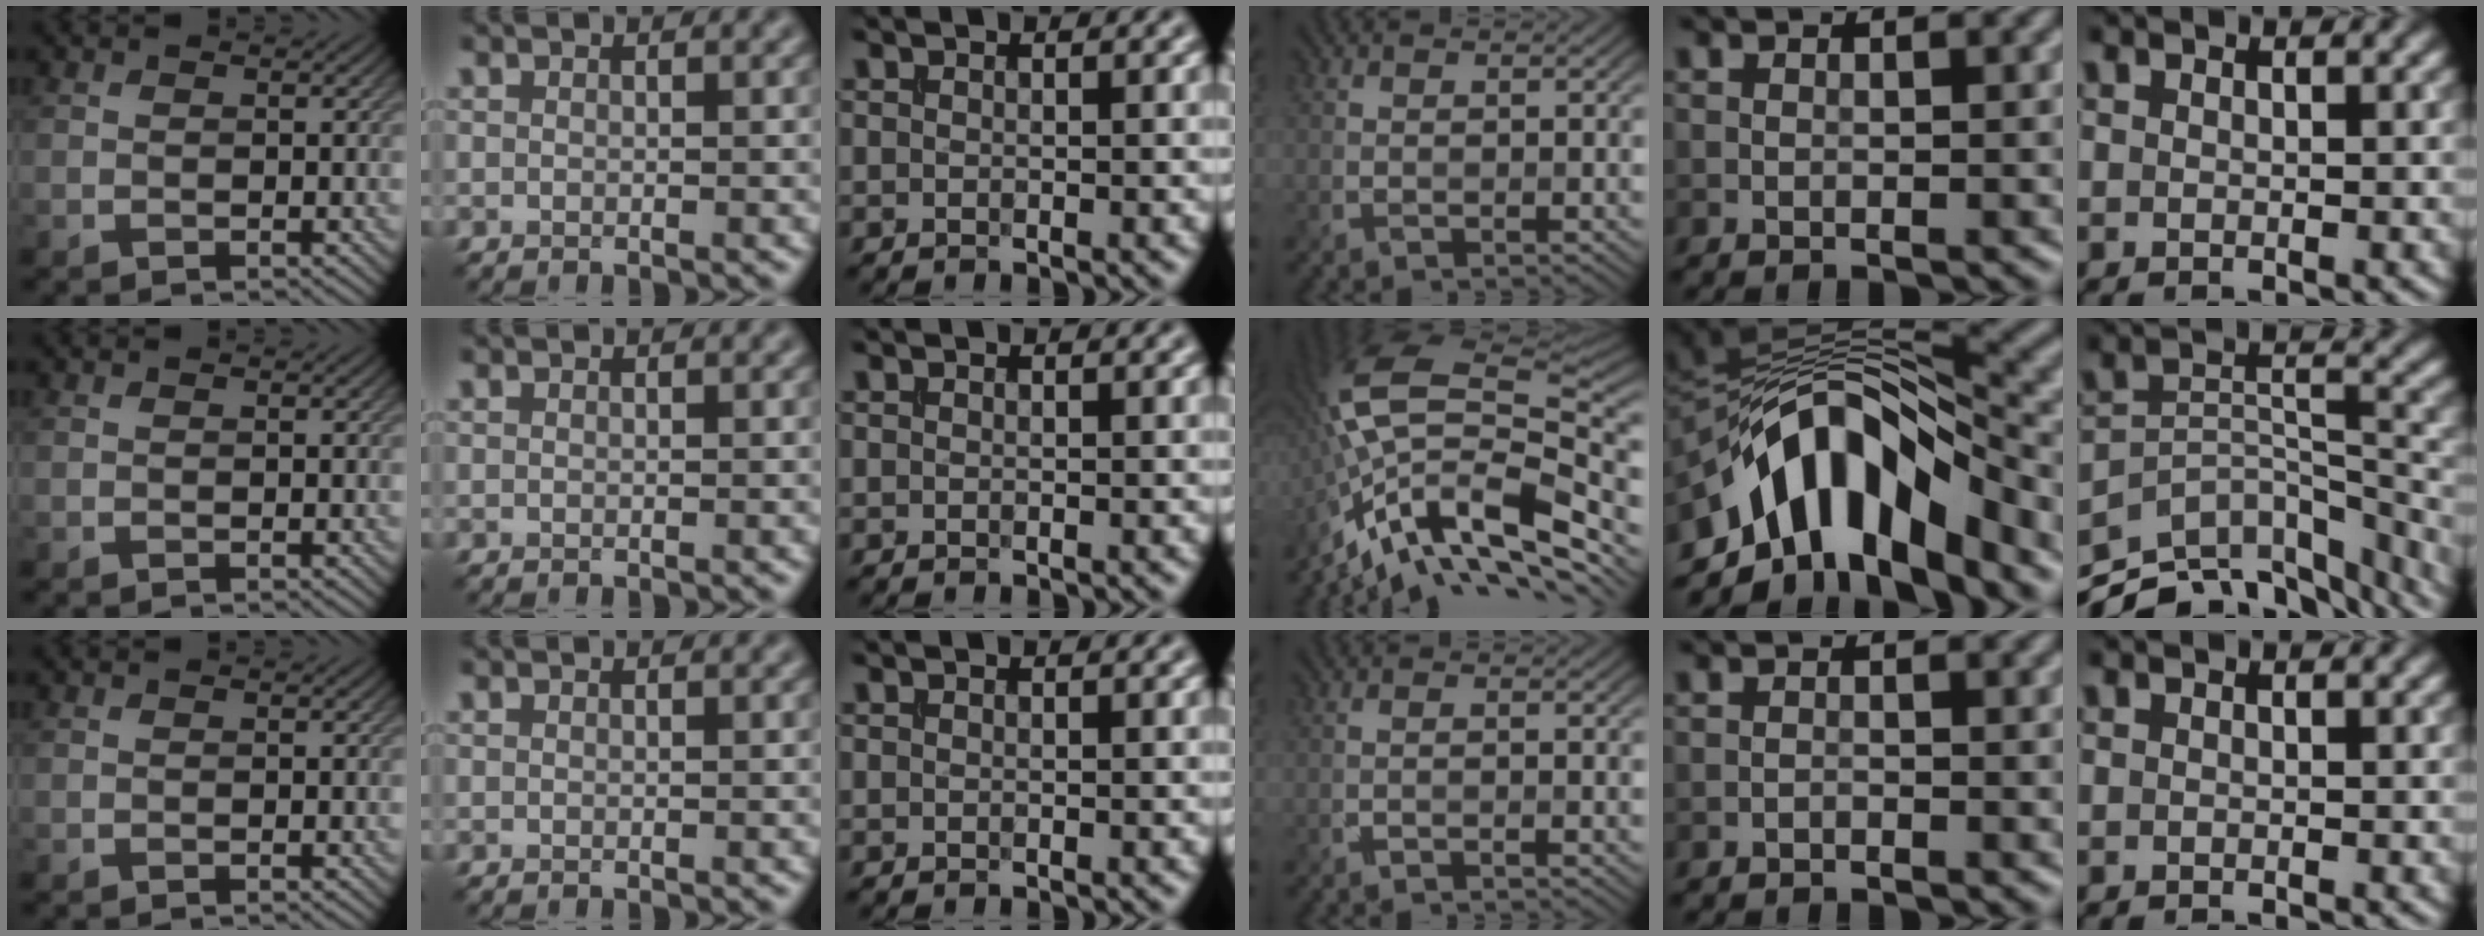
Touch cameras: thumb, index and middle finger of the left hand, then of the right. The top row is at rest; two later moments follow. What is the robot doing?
{"motion": "insert", "object": "file holder"}